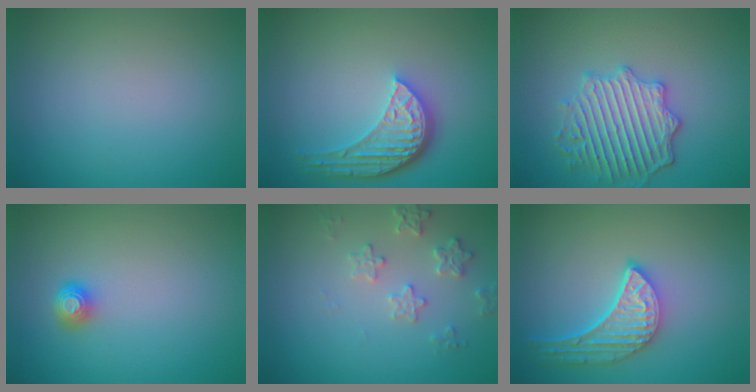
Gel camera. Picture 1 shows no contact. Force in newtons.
{"total": 5.3, "press": 3.9, "slide": 3.5}
{"total": 4.6, "press": 4.4, "slide": 1.3}
{"total": 1.7, "press": 1.3, "slide": 1.2}
{"total": 2.5, "press": 2.4, "slide": 0.6}
{"total": 5.0, "press": 4.0, "slide": 3.1}